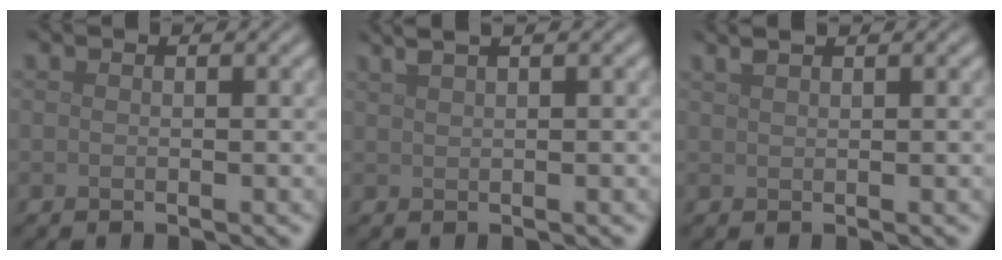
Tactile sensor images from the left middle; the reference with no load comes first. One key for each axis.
{"total": 3.6, "fx": 2.4, "fy": 1.3, "fz": 2.3, "tx": -0.021, "ty": 0.021, "tz": 0.018}
{"total": 1.8, "fx": 1.3, "fy": 0.6, "fz": 1.1, "tx": -0.011, "ty": 0.006, "tz": 0.013}